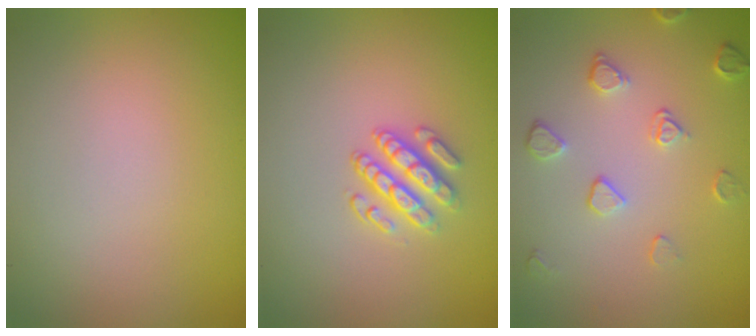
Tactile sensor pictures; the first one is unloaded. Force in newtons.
{"total": 2.8, "press": 2.4, "slide": 1.5}
{"total": 2.1, "press": 1.4, "slide": 1.5}